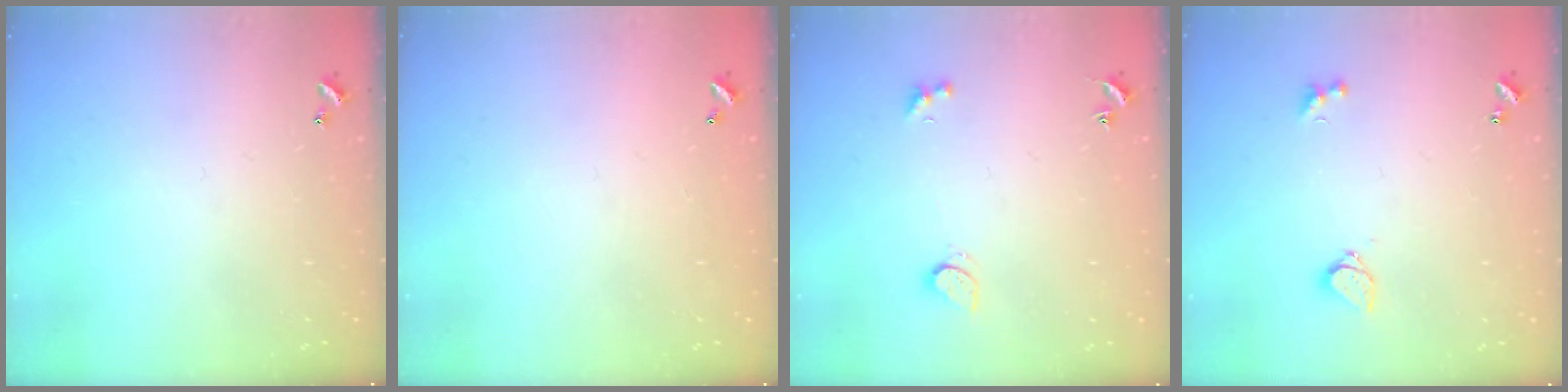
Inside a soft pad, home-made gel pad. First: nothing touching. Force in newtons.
{"total": 2.9, "press": 2.9, "slide": 0.1}
{"total": 1.8, "press": 1.7, "slide": 0.6}
{"total": 2.9, "press": 2.8, "slide": 0.7}